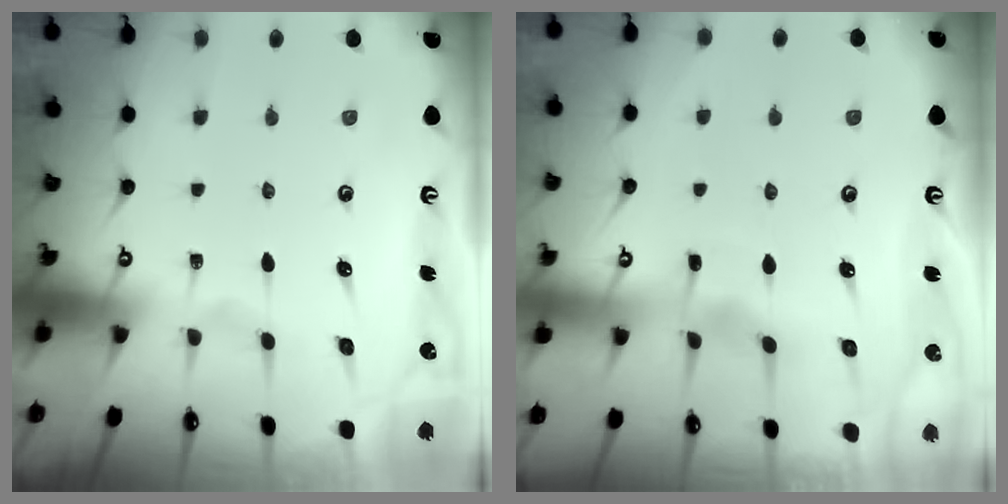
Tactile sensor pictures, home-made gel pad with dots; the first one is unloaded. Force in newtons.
{"total": 2.9, "press": 2.9, "slide": 0.2}